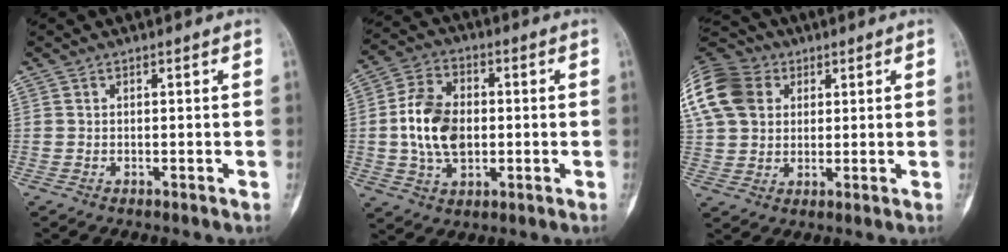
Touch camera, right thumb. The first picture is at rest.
{"total": 12.4, "force": [-0.2, 8.3, 9.3], "torque": [-0.158, 0.011, -0.004]}
{"total": 22.3, "force": [7.6, 17.1, 12.0], "torque": [-0.294, 0.053, 0.147]}